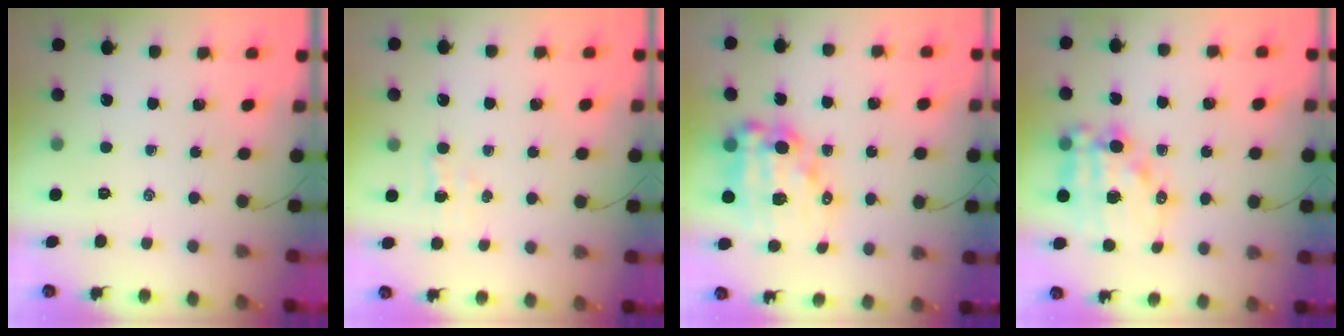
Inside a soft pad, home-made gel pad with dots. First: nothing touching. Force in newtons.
{"total": 2.5, "press": 2.3, "slide": 0.8}
{"total": 14.9, "press": 14.4, "slide": 3.6}
{"total": 14.9, "press": 14.5, "slide": 3.4}